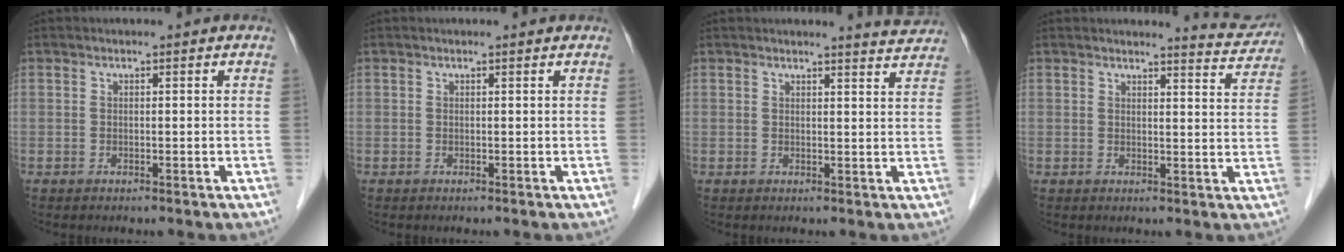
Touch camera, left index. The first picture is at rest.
{"total": 0.6, "force": [0.5, 0.0, 0.1], "torque": [-0.009, -0.002, 0.004]}
{"total": 3.8, "force": [3.8, -0.3, 0.2], "torque": [-0.009, -0.021, 0.030]}
{"total": 5.4, "force": [5.4, 0.2, 0.0], "torque": [-0.004, -0.029, 0.047]}